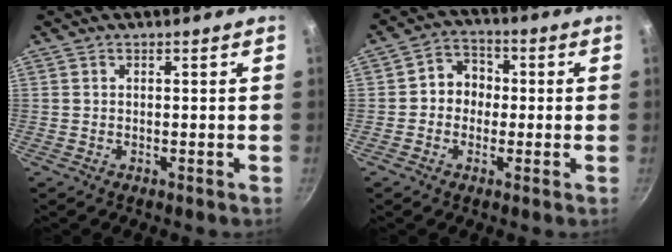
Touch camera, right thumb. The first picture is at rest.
{"total": 6.5, "force": [-0.2, 5.7, 3.1], "torque": [-0.011, 0.016, -0.016]}